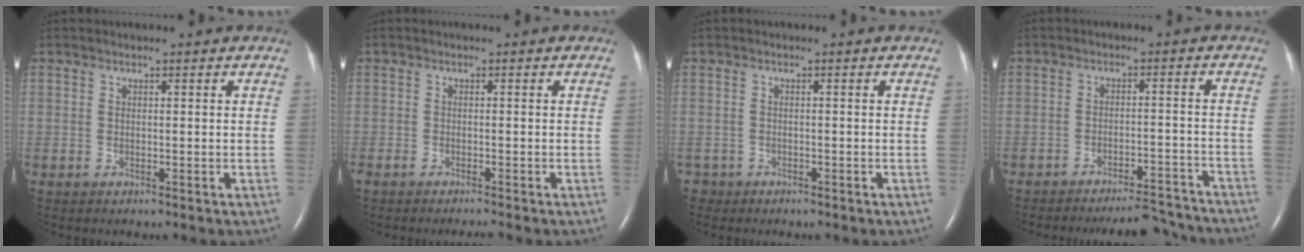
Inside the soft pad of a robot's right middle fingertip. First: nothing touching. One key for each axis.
{"total": 1.9, "fx": -1.7, "fy": -0.1, "fz": 0.9, "tx": -0.018, "ty": -0.006, "tz": -0.028}
{"total": 1.4, "fx": -1.1, "fy": 0.9, "fz": -0.4, "tx": 0.002, "ty": 0.005, "tz": -0.018}
{"total": 9.7, "fx": -9.4, "fy": 1.1, "fz": 1.9, "tx": -0.011, "ty": 0.007, "tz": -0.124}